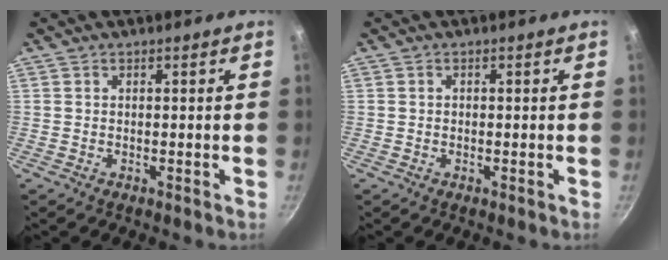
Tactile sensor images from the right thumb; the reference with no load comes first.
{"total": 0.5, "force": [0.0, 0.5, 0.3], "torque": [-0.003, 0.004, 0.000]}